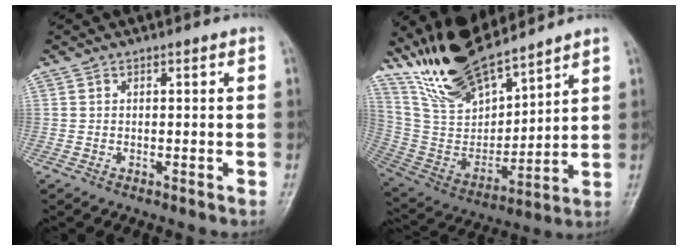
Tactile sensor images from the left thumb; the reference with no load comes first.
{"total": 17.2, "force": [14.7, 5.0, 7.4], "torque": [-0.108, -0.076, 0.294]}